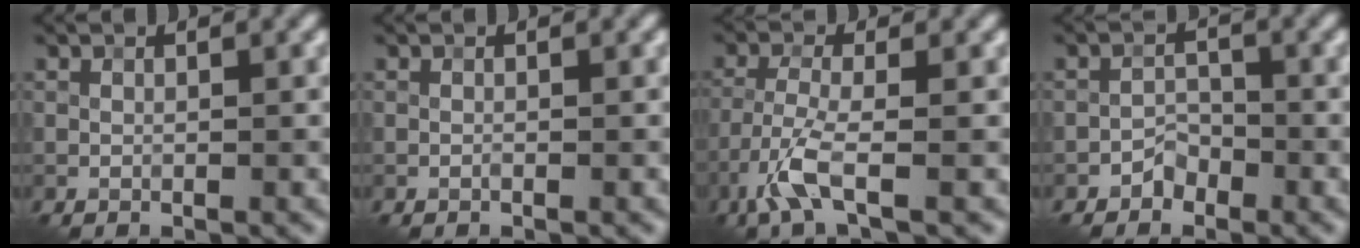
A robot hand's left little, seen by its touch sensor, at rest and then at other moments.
{"total": 0.0}
{"total": 4.0, "force": [-2.2, 0.8, 3.3], "torque": [-0.078, -0.001, -0.053]}
{"total": 1.5, "force": [-1.2, 0.9, 0.3], "torque": [0.000, 0.010, -0.022]}